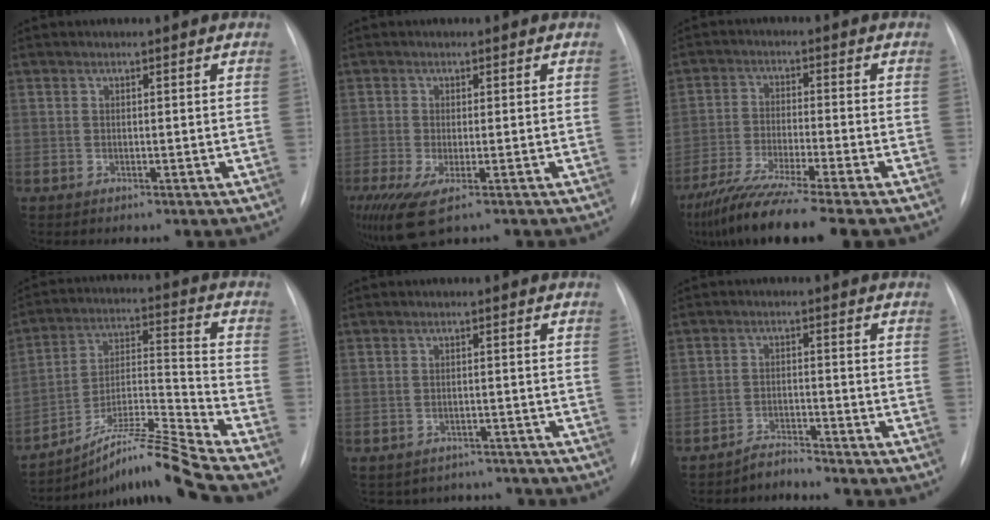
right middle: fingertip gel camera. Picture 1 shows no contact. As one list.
[{"total": 8.2, "force": [-4.9, 2.1, 6.2], "torque": [-0.122, -0.025, -0.088]}, {"total": 13.4, "force": [-10.5, -0.5, 8.3], "torque": [-0.151, -0.047, -0.175]}, {"total": 13.9, "force": [-12.1, -3.2, 6.1], "torque": [-0.105, 0.003, -0.214]}, {"total": 6.5, "force": [-5.8, 2.8, -0.2], "torque": [0.008, 0.022, -0.067]}, {"total": 2.6, "force": [-2.5, -0.3, -0.4], "torque": [0.012, -0.015, -0.044]}]